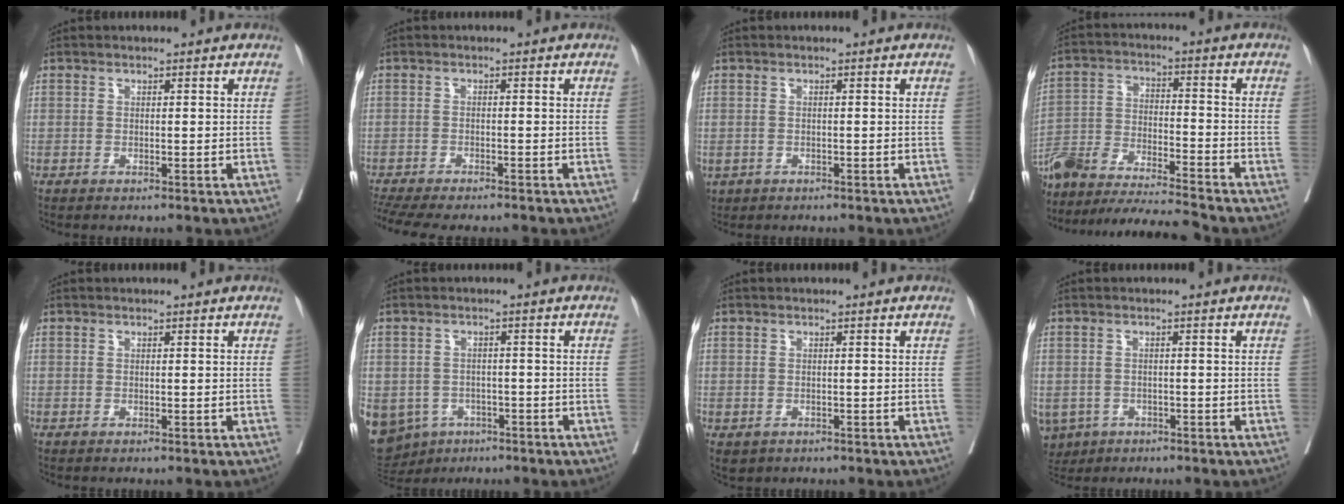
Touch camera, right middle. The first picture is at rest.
{"total": 11.6, "force": [-10.1, 2.3, 5.3], "torque": [-0.091, -0.007, -0.143]}
{"total": 2.4, "force": [-1.3, 1.9, 0.8], "torque": [-0.019, -0.002, -0.016]}
{"total": 20.0, "force": [-18.6, 0.5, 7.4], "torque": [-0.174, -0.015, -0.317]}
{"total": 0.0}
{"total": 15.4, "force": [-7.0, 12.6, 5.5], "torque": [-0.169, 0.000, -0.089]}
{"total": 2.0, "force": [-1.1, 1.6, 0.7], "torque": [-0.007, -0.001, -0.009]}
{"total": 7.3, "force": [-3.7, 5.9, 2.2], "torque": [-0.060, -0.001, -0.054]}